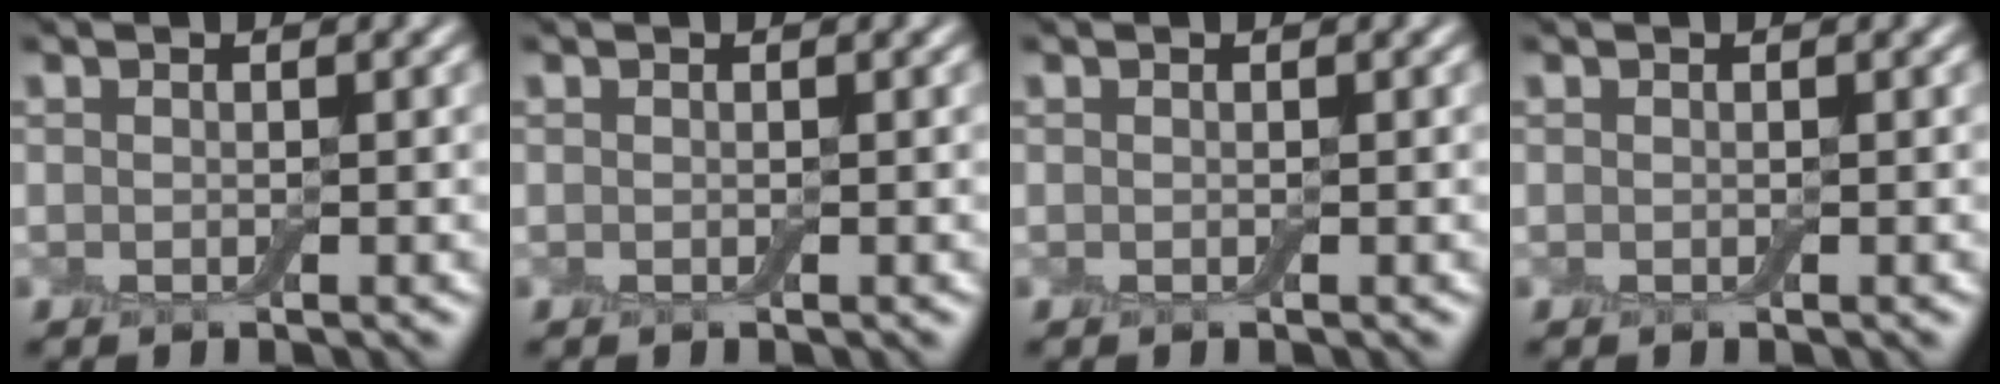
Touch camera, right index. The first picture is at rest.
{"total": 0.0}
{"total": 0.0}
{"total": 0.0}